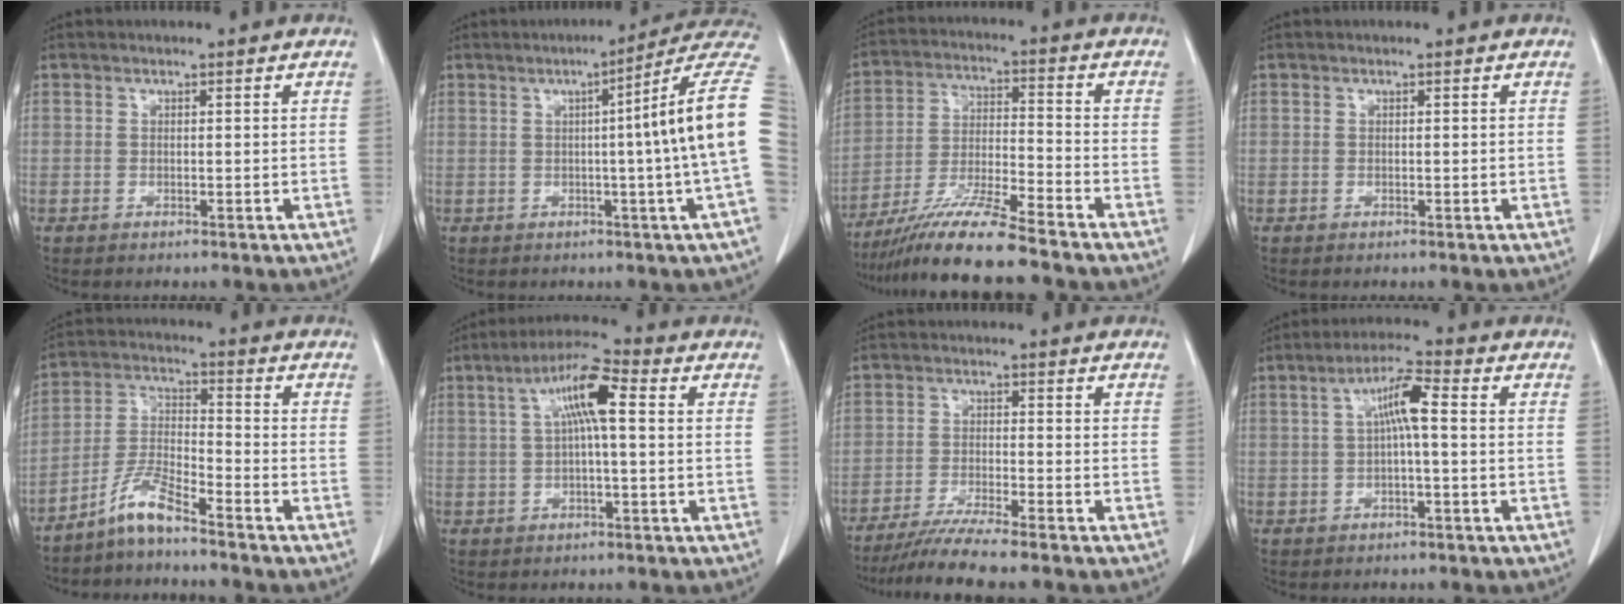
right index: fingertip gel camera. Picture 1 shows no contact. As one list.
[{"total": 12.7, "force": [1.0, -2.6, 12.4], "torque": [-0.139, 0.011, 0.001]}, {"total": 12.4, "force": [-10.3, -0.6, 7.0], "torque": [-0.130, -0.020, -0.187]}, {"total": 0.0}, {"total": 6.4, "force": [-5.2, 0.3, 3.6], "torque": [-0.083, -0.008, -0.106]}, {"total": 8.2, "force": [1.8, 1.2, 7.9], "torque": [-0.149, 0.025, 0.027]}, {"total": 7.3, "force": [-6.2, -1.1, 3.6], "torque": [-0.058, -0.026, -0.107]}, {"total": 5.6, "force": [0.5, 0.6, 5.6], "torque": [-0.102, 0.017, 0.009]}]